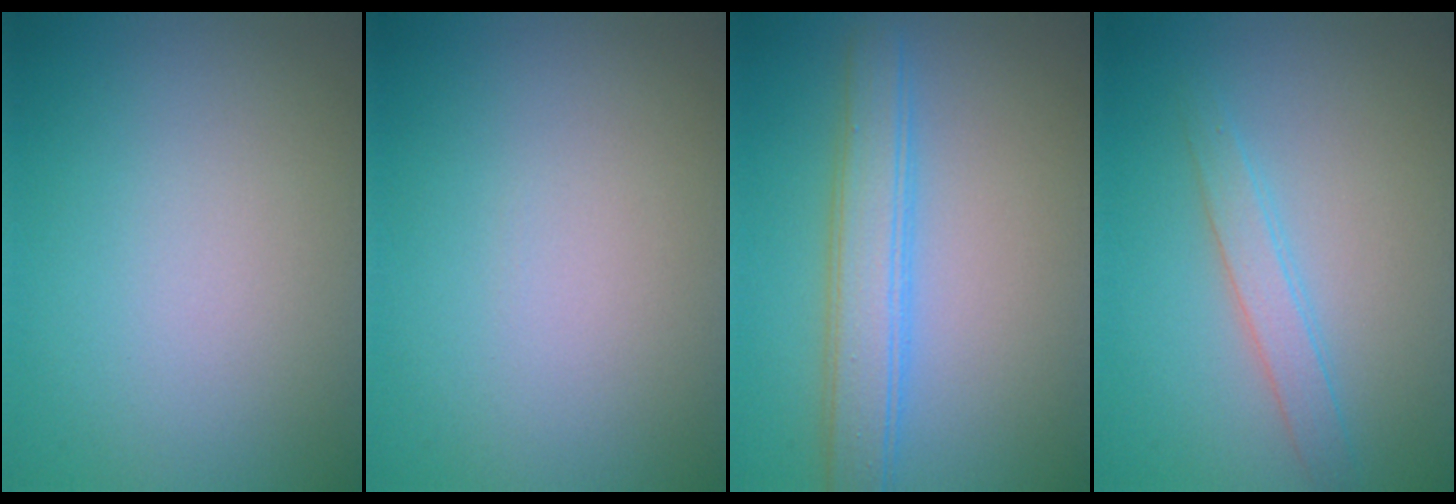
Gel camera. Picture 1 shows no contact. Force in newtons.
{"total": 0.0}
{"total": 3.9, "press": 3.9, "slide": 0.1}
{"total": 2.0, "press": 2.0, "slide": 0.0}